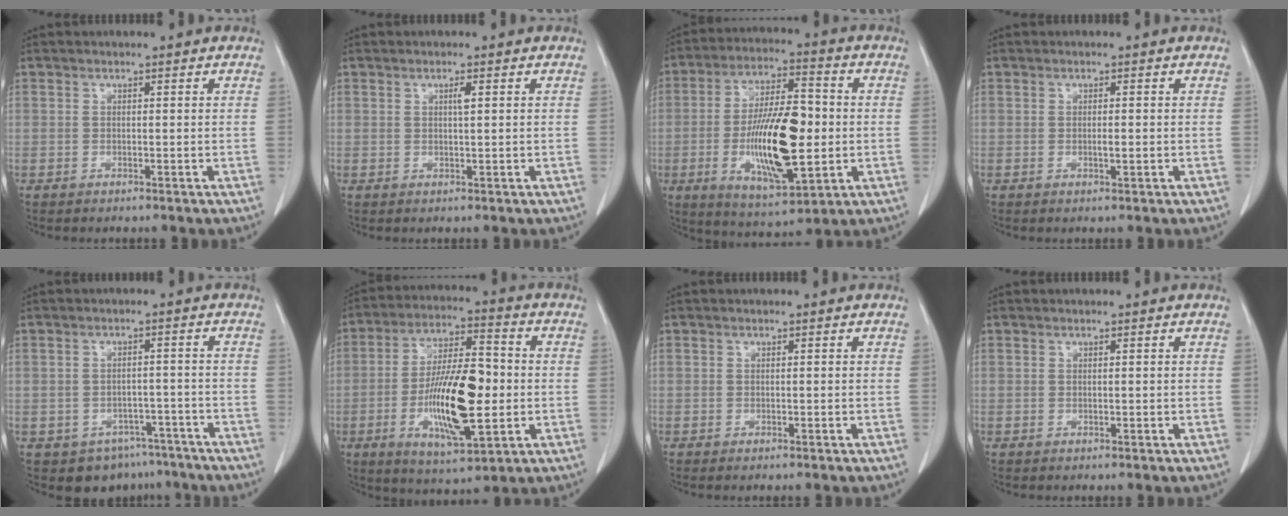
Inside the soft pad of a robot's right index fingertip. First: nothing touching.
{"total": 1.1, "force": [0.4, 0.0, 1.0], "torque": [-0.021, 0.001, 0.006]}
{"total": 16.4, "force": [-2.1, 4.8, 15.6], "torque": [-0.289, -0.001, -0.029]}
{"total": 0.9, "force": [-0.2, 0.1, 0.9], "torque": [-0.018, 0.000, -0.002]}
{"total": 7.4, "force": [-5.3, 5.0, 1.2], "torque": [0.000, 0.015, -0.064]}
{"total": 15.7, "force": [-2.5, 4.3, 14.9], "torque": [-0.275, 0.001, -0.038]}
{"total": 0.8, "force": [-0.6, 0.1, 0.5], "torque": [-0.011, -0.002, -0.007]}
{"total": 0.0}